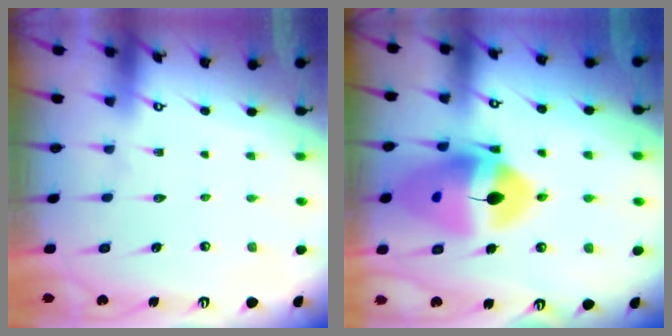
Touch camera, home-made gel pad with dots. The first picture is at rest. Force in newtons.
{"total": 18.3, "press": 18.2, "slide": 2.2}